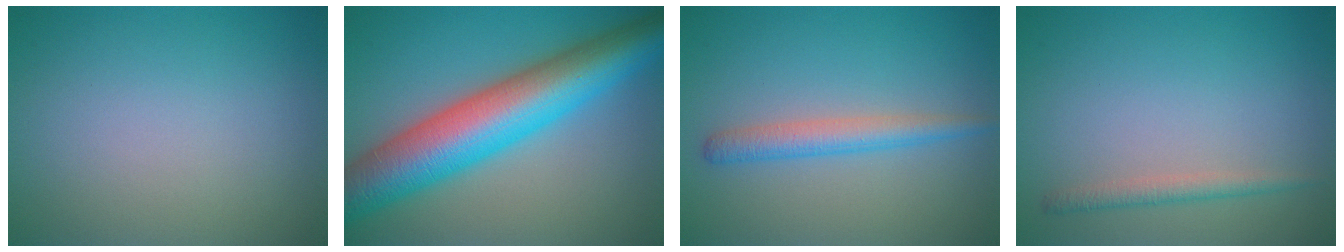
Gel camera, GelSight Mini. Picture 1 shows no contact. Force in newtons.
{"total": 11.7, "press": 11.7, "slide": 0.0}
{"total": 2.7, "press": 2.7, "slide": 0.1}
{"total": 1.6, "press": 1.6, "slide": 0.0}